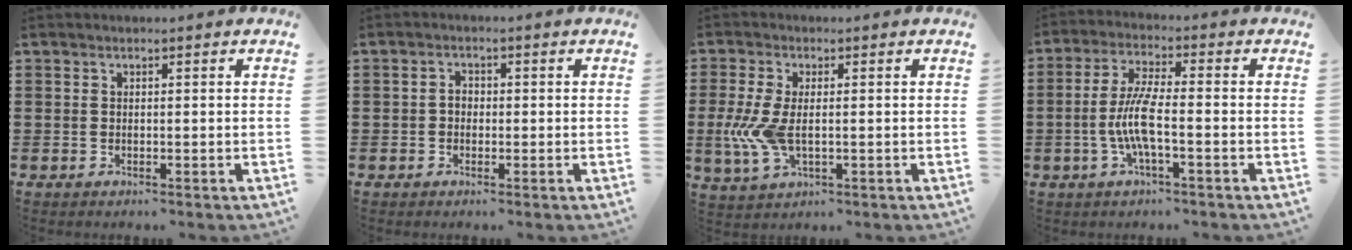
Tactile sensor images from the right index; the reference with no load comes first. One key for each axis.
{"total": 1.6, "fx": -0.3, "fy": 1.2, "fz": 1.0, "tx": -0.021, "ty": 0.004, "tz": -0.007}
{"total": 7.1, "fx": -0.6, "fy": 3.3, "fz": 6.3, "tx": -0.154, "ty": -0.011, "tz": -0.014}
{"total": 6.9, "fx": -1.8, "fy": 1.5, "fz": 6.5, "tx": -0.146, "ty": -0.009, "tz": -0.042}